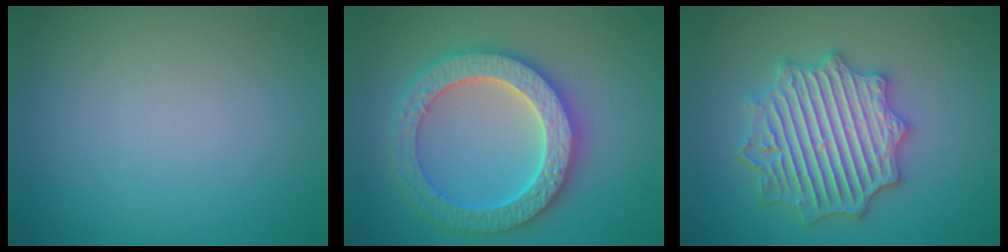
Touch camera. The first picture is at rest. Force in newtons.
{"total": 6.5, "press": 6.3, "slide": 1.5}
{"total": 6.7, "press": 6.6, "slide": 1.0}